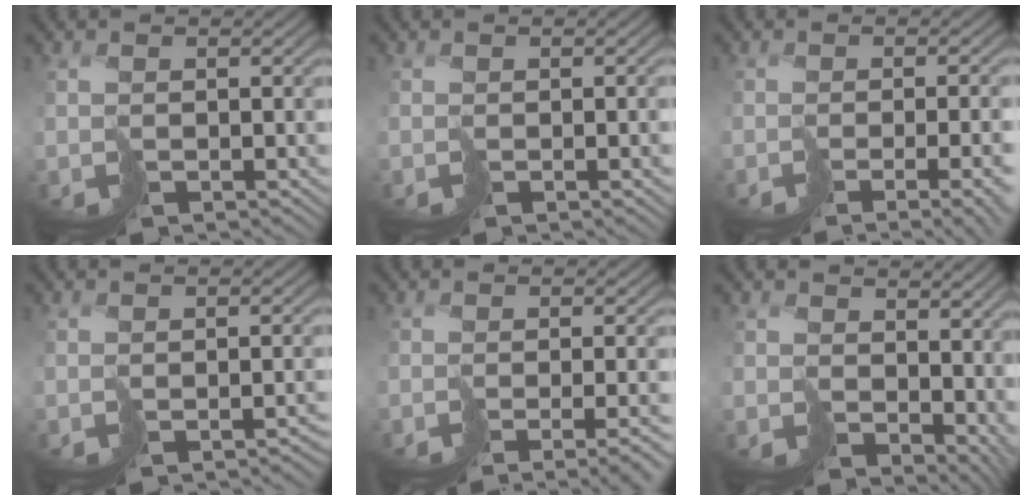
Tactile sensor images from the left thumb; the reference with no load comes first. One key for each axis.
{"total": 0.6, "fx": -0.4, "fy": -0.2, "fz": 0.5, "tx": -0.005, "ty": 0.004, "tz": -0.006}
{"total": 7.1, "fx": -3.4, "fy": 1.8, "fz": 5.9, "tx": -0.054, "ty": -0.023, "tz": -0.016}
{"total": 2.2, "fx": -1.9, "fy": 0.5, "fz": 1.0, "tx": -0.001, "ty": -0.002, "tz": -0.026}
{"total": 5.1, "fx": -3.6, "fy": 0.7, "fz": 3.6, "tx": -0.027, "ty": -0.007, "tz": -0.036}
{"total": 6.9, "fx": 2.2, "fy": 4.9, "fz": 4.3, "tx": -0.096, "ty": -0.031, "tz": 0.066}